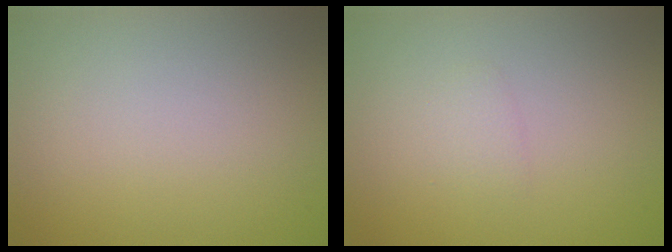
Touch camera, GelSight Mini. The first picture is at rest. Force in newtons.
{"total": 0.9, "press": 0.9, "slide": 0.1}